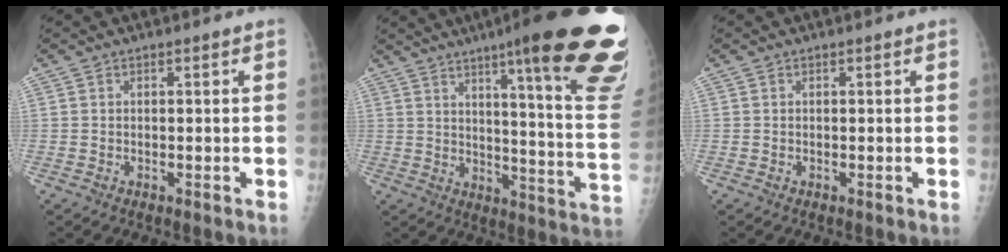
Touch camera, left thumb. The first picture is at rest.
{"total": 28.0, "force": [17.6, 3.1, 21.5], "torque": [-0.220, -0.087, 0.232]}
{"total": 0.0}